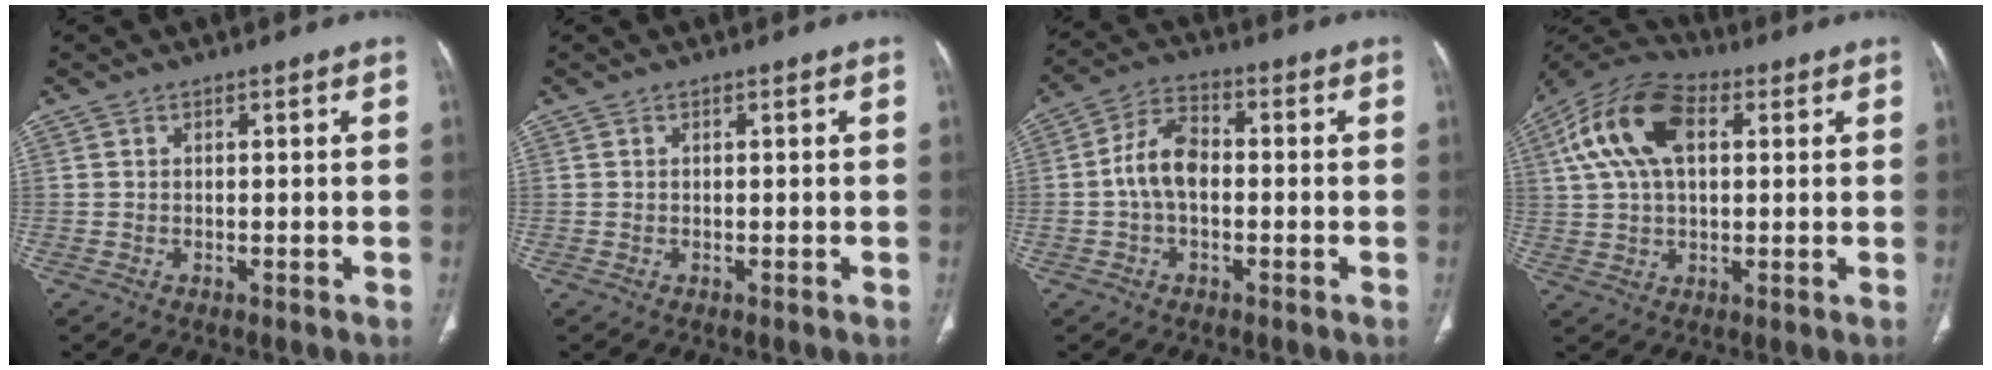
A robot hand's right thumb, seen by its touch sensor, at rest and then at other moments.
{"total": 0.0}
{"total": 7.8, "force": [-0.8, 4.7, 6.1], "torque": [-0.107, 0.025, -0.024]}
{"total": 15.1, "force": [4.3, 8.6, 11.6], "torque": [-0.223, 0.023, 0.072]}